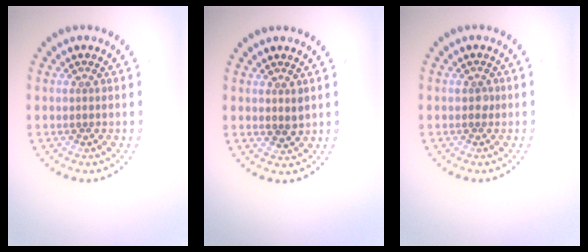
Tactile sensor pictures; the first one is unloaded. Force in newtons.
{"total": 1.1, "press": 1.0, "slide": 0.5}
{"total": 0.6, "press": 0.6, "slide": 0.2}